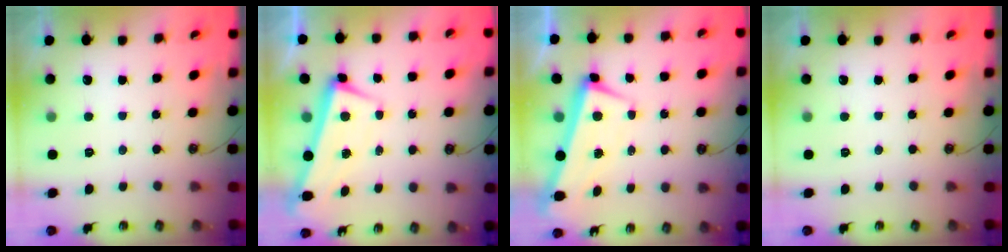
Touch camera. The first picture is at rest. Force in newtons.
{"total": 1.5, "press": 0.5, "slide": 1.4}
{"total": 2.7, "press": 2.0, "slide": 1.8}
{"total": 0.0}